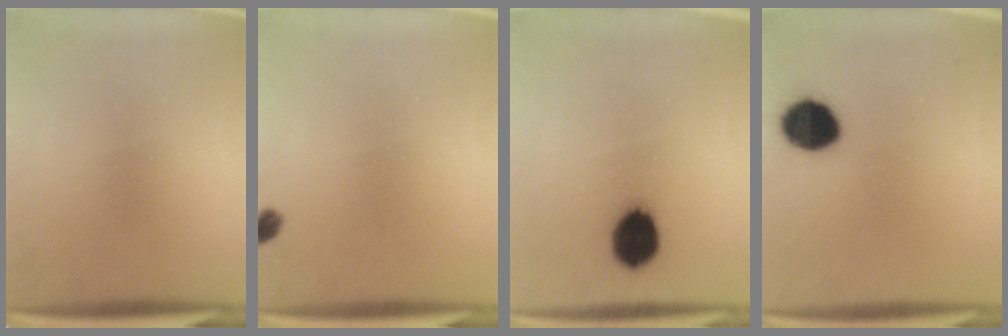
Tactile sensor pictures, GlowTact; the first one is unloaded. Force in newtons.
{"total": 1.5}
{"total": 9.4}
{"total": 10.5}